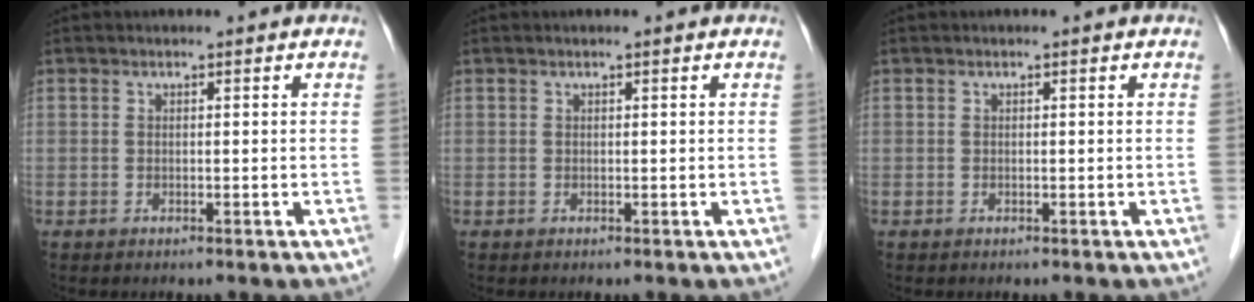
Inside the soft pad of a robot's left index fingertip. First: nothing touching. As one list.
[{"total": 0.0}, {"total": 0.0}]